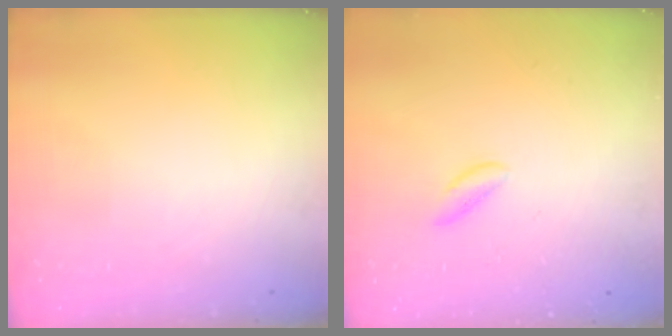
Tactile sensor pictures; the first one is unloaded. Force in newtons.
{"total": 1.3, "press": 1.2, "slide": 0.4}